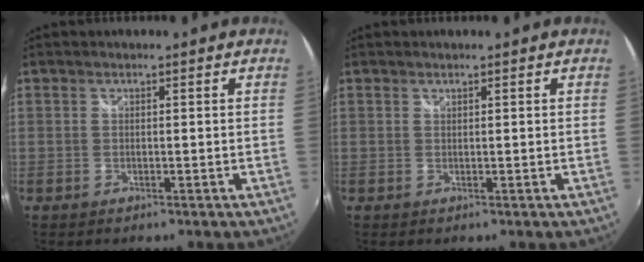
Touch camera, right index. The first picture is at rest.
{"total": 0.0}